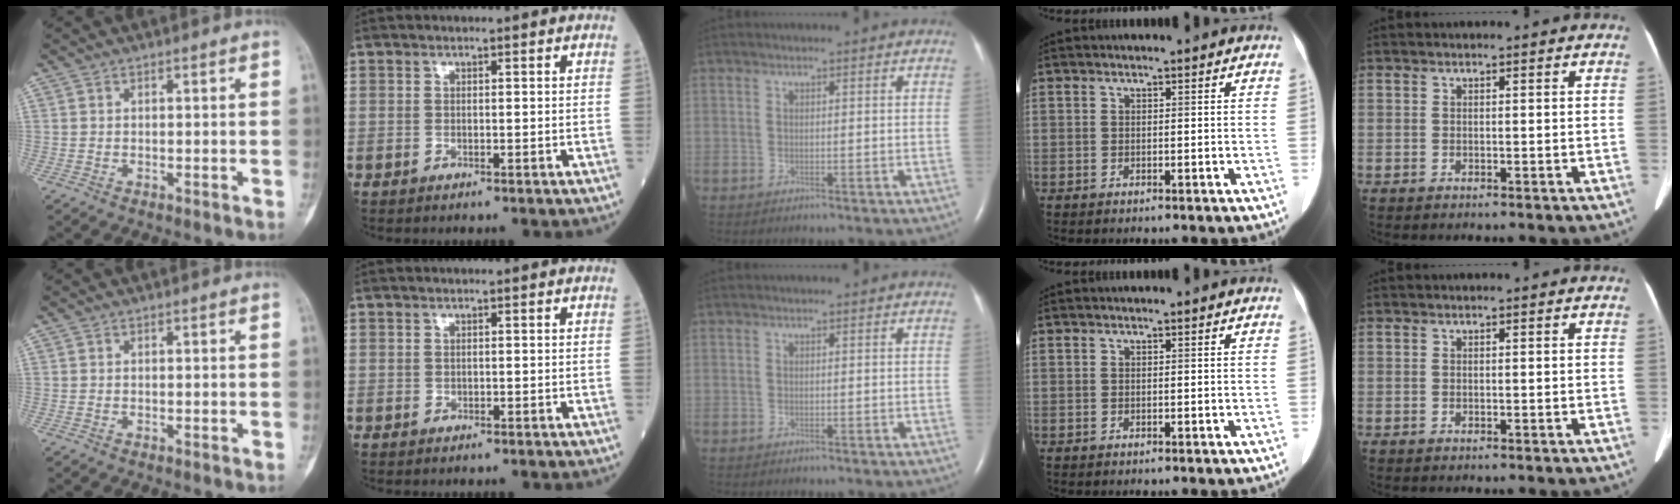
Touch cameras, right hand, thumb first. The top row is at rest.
{}